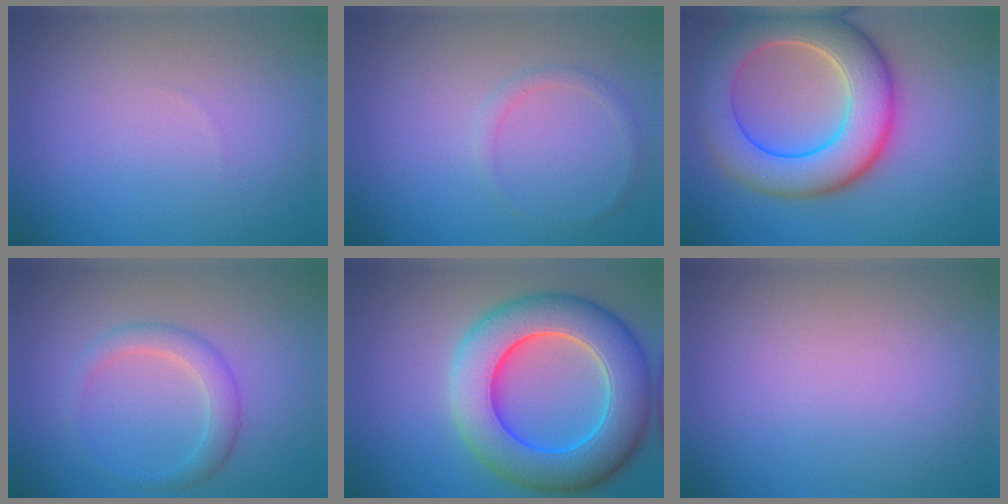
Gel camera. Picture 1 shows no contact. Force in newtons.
{"total": 0.9, "press": 0.9, "slide": 0.1}
{"total": 9.5, "press": 9.5, "slide": 0.7}
{"total": 2.4, "press": 2.4, "slide": 0.1}
{"total": 10.3, "press": 10.3, "slide": 0.6}
{"total": 0.0}